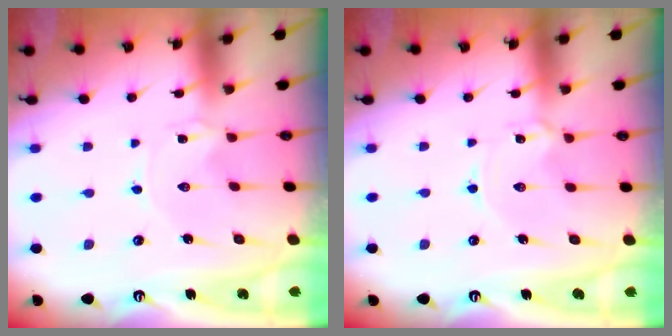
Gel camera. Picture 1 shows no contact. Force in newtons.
{"total": 1.7, "press": 1.7, "slide": 0.2}